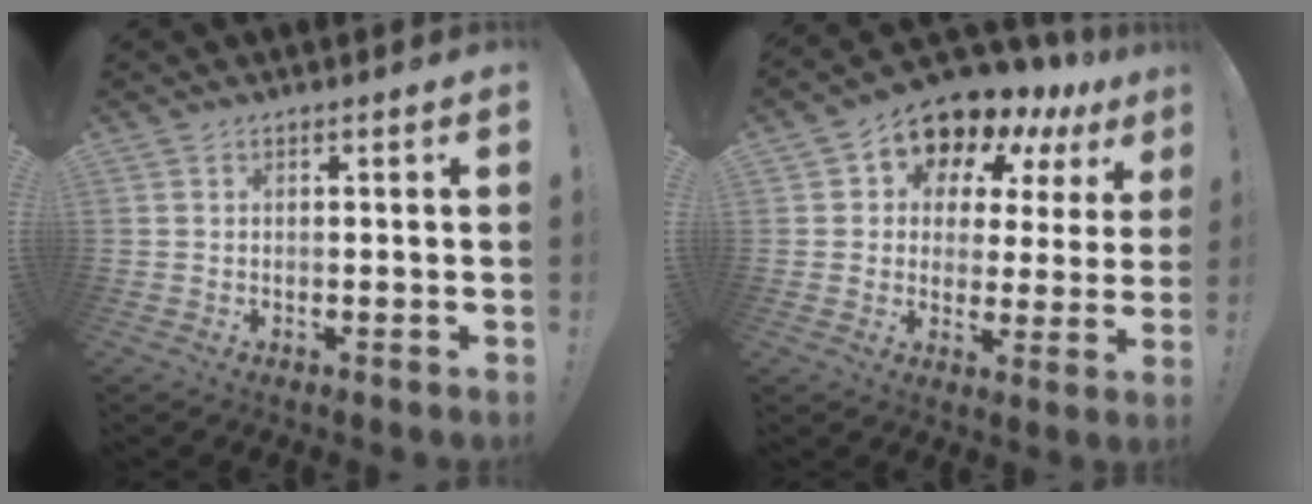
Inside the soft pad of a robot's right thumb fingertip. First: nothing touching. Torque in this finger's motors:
{"motor_torque": [0.90, 2.93, 0.36, 0.00, 0.01]}